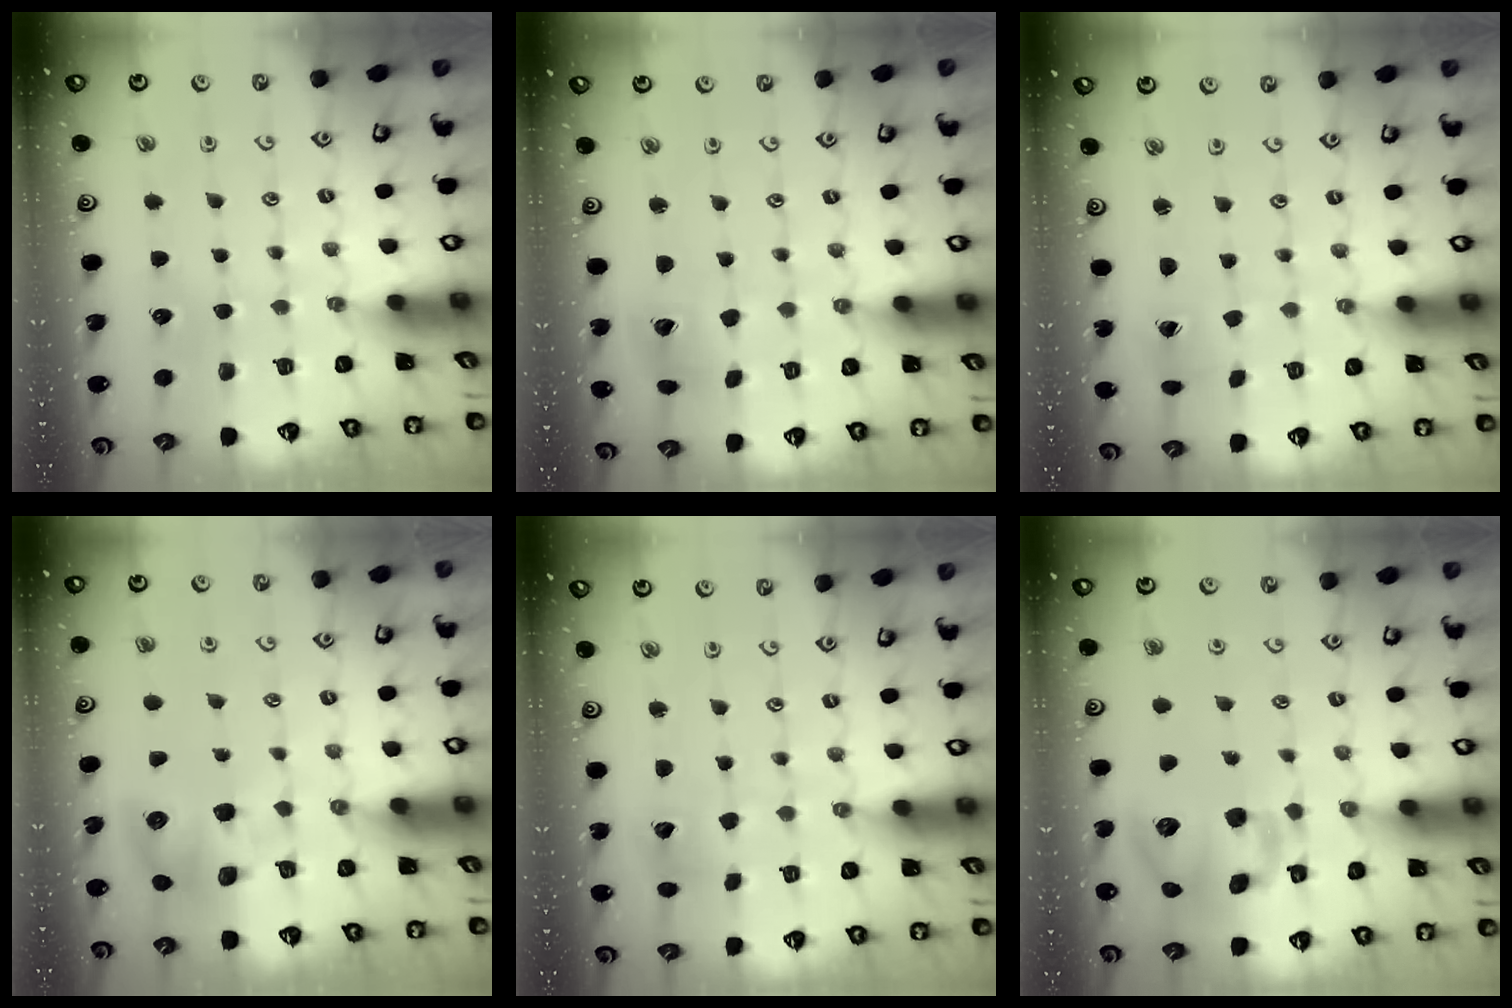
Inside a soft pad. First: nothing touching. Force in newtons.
{"total": 6.4, "press": 6.4, "slide": 0.8}
{"total": 0.8, "press": 0.8, "slide": 0.1}
{"total": 8.0, "press": 8.0, "slide": 1.1}
{"total": 3.0, "press": 3.0, "slide": 0.2}
{"total": 13.5, "press": 13.4, "slide": 2.2}